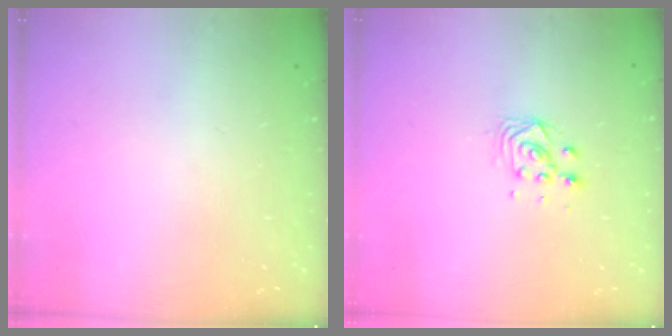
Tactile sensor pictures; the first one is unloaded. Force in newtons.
{"total": 5.0, "press": 5.0, "slide": 0.3}